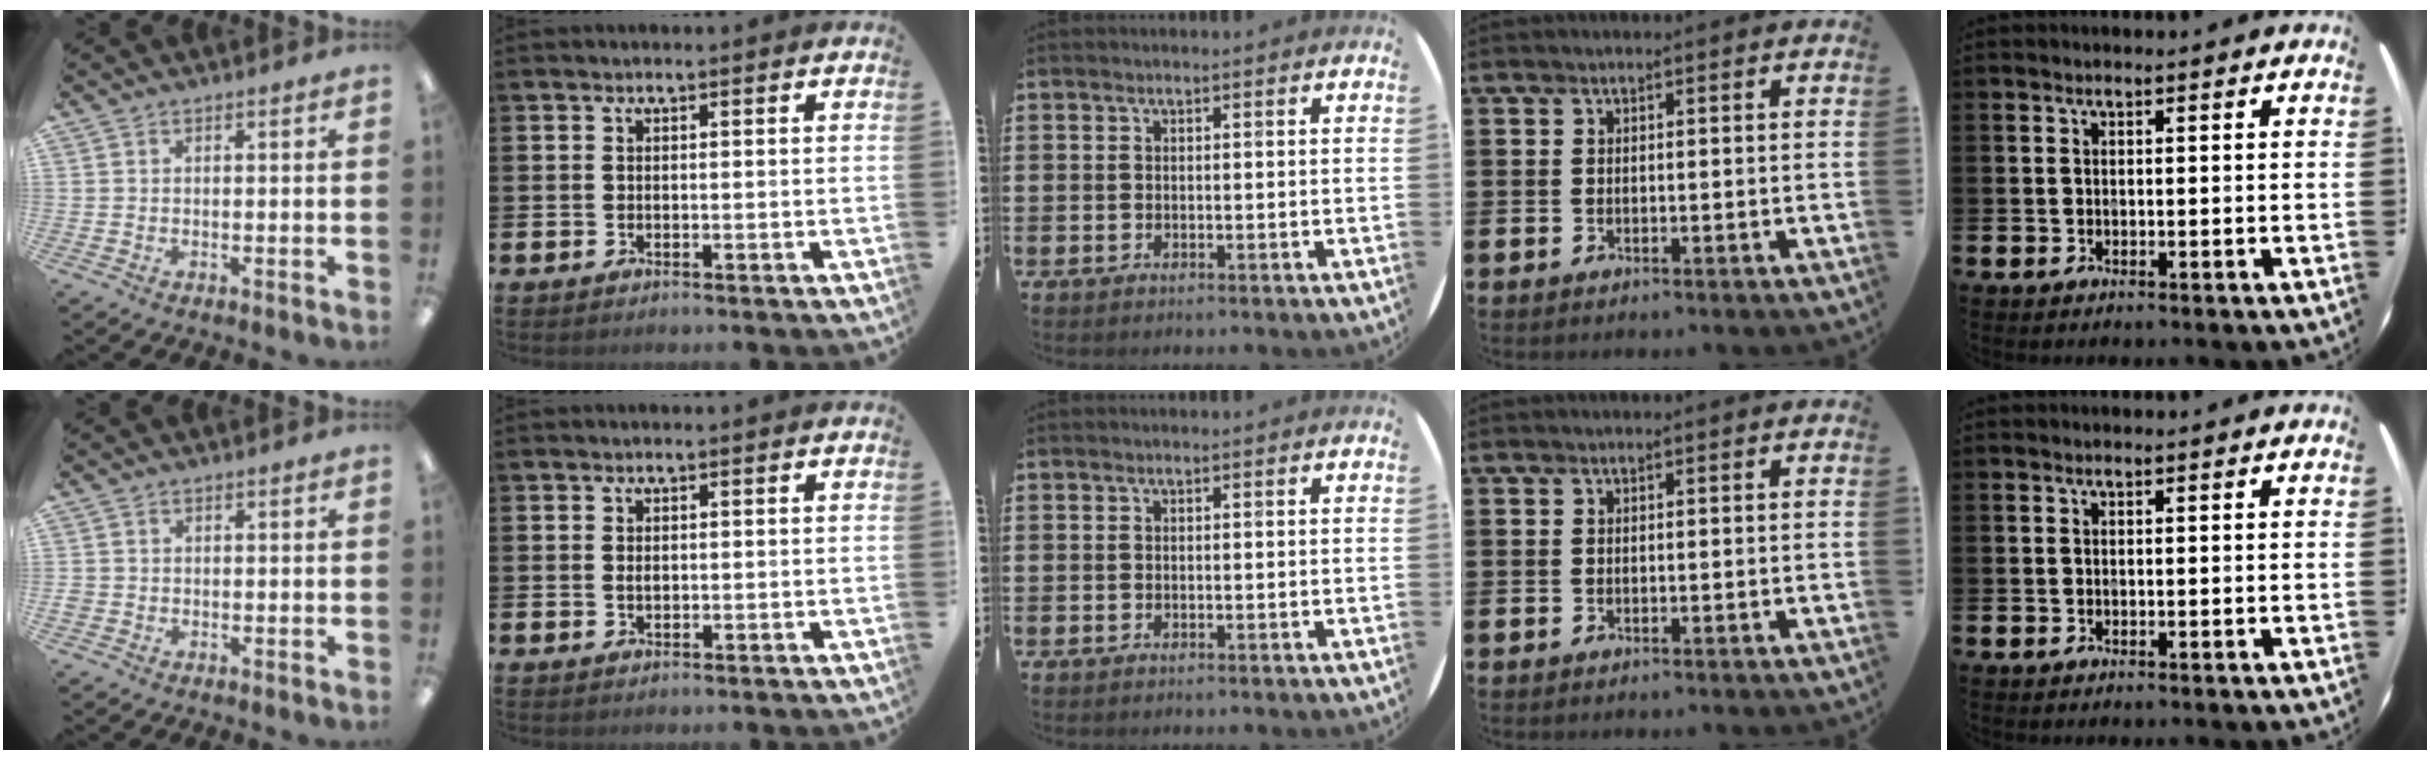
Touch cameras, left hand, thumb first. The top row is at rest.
{"thumb": {"total": 1.3, "force": [-0.3, 1.2, 0.4], "torque": [-0.007, 0.004, -0.006]}, "index": {"total": 0.8, "force": [0.2, 0.5, 0.6], "torque": [-0.009, 0.002, 0.002]}}